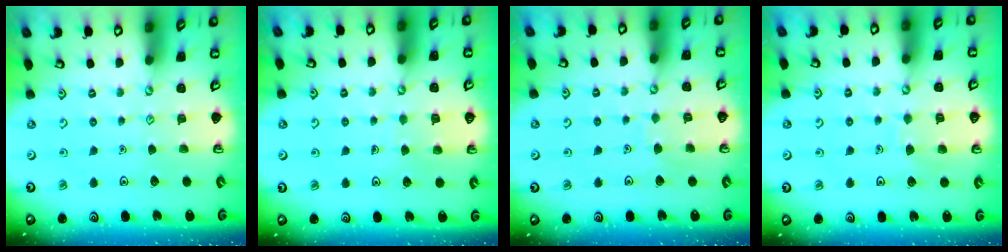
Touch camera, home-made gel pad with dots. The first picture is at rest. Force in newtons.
{"total": 3.5, "press": 3.5, "slide": 0.3}
{"total": 3.7, "press": 3.7, "slide": 0.4}
{"total": 5.2, "press": 5.1, "slide": 0.5}